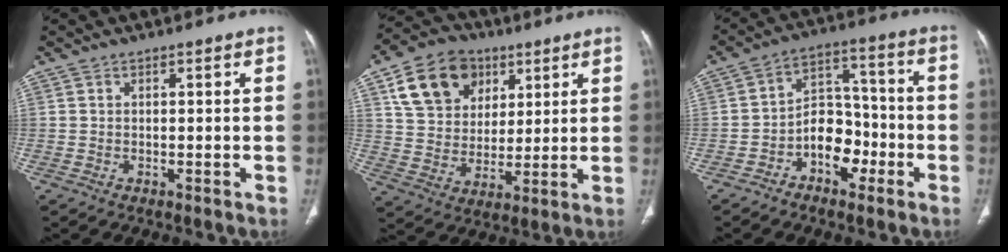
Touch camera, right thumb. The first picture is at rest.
{"total": 15.5, "force": [7.0, 11.8, 7.2], "torque": [-0.101, -0.010, 0.126]}
{"total": 9.7, "force": [-4.1, 6.8, 5.6], "torque": [-0.047, 0.053, -0.073]}